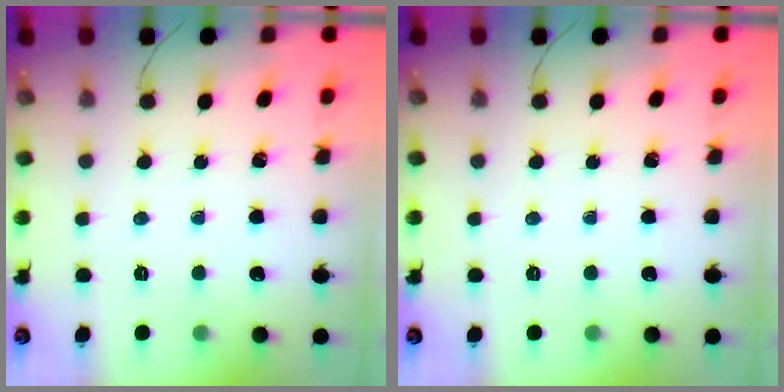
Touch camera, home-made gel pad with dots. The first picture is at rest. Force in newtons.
{"total": 0.0}